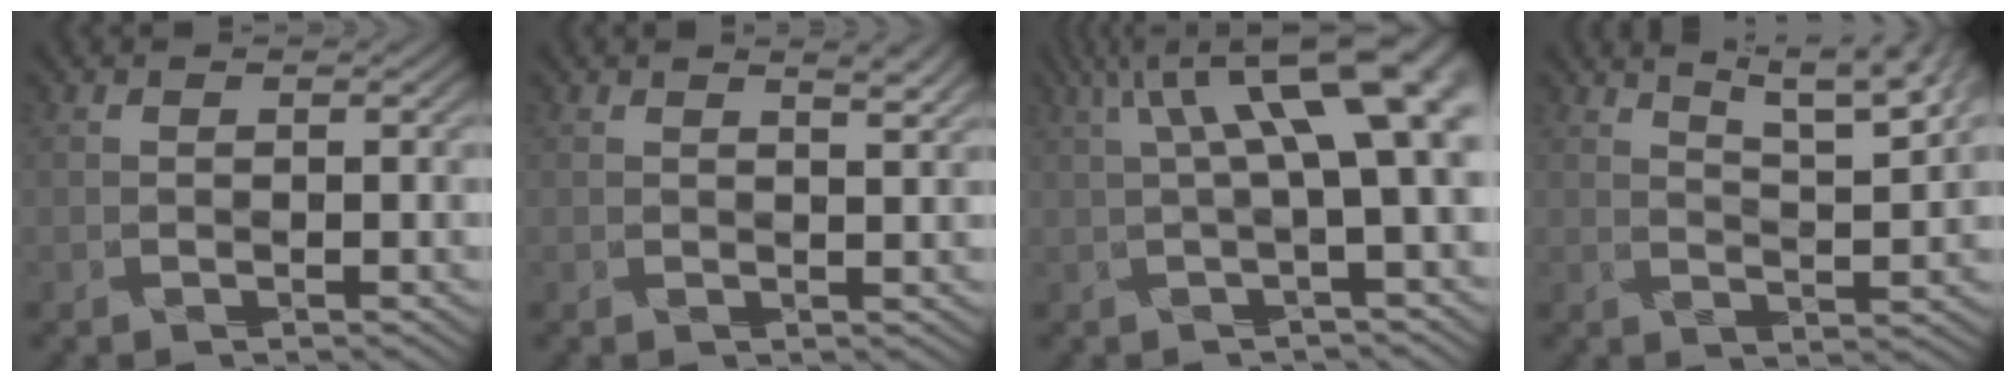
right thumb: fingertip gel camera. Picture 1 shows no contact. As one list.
[{"total": 1.6, "force": [1.1, 0.2, 1.2], "torque": [-0.030, -0.002, 0.023]}, {"total": 11.7, "force": [3.6, 2.4, 10.9], "torque": [-0.174, 0.018, 0.061]}, {"total": 7.0, "force": [5.6, 0.4, 4.2], "torque": [-0.072, 0.008, 0.078]}]